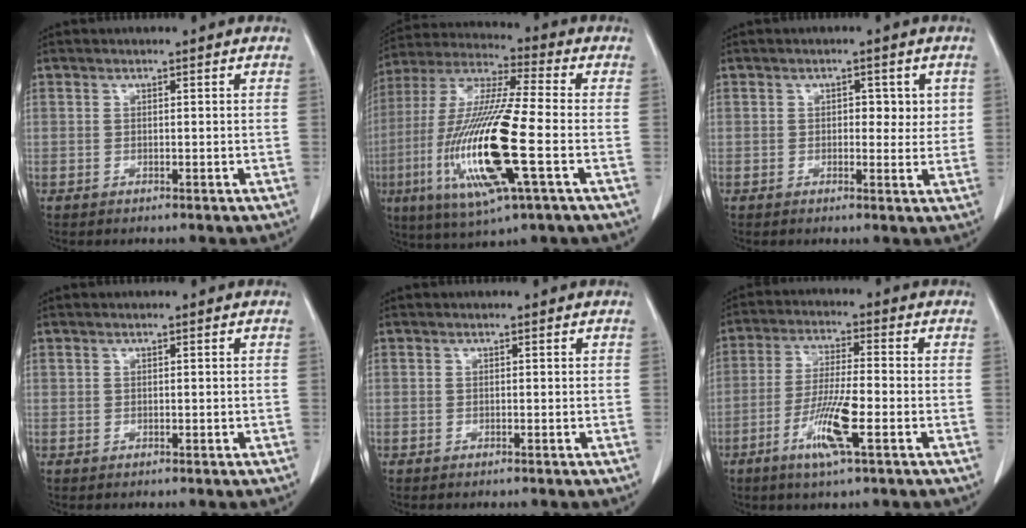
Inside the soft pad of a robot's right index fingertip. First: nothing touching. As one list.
[{"total": 19.6, "force": [-4.6, 1.6, 19.0], "torque": [-0.402, -0.021, -0.084]}, {"total": 3.6, "force": [0.8, 2.1, 2.8], "torque": [-0.025, 0.001, 0.008]}, {"total": 2.0, "force": [1.5, 1.2, 0.1], "torque": [0.004, 0.007, 0.033]}, {"total": 0.0}, {"total": 8.8, "force": [-3.6, 0.5, 8.0], "torque": [-0.157, -0.012, -0.067]}]